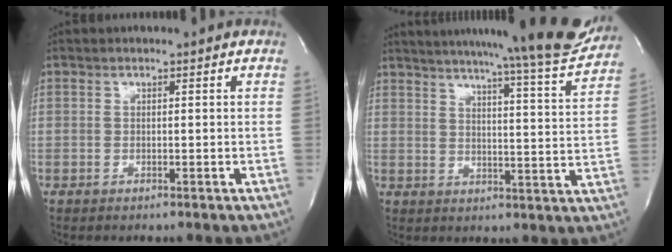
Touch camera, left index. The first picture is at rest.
{"total": 22.8, "force": [20.6, 0.4, 9.9], "torque": [-0.147, -0.057, 0.254]}